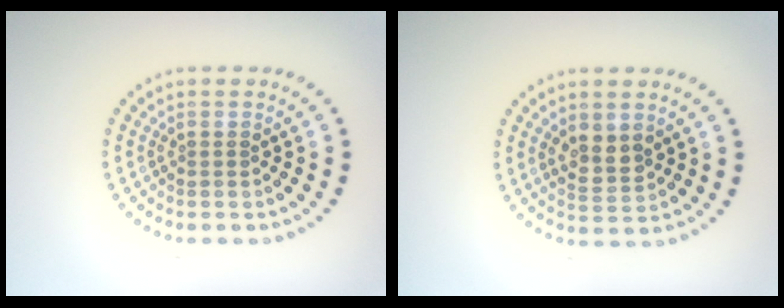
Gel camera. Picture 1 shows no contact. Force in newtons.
{"total": 2.4, "press": 2.3, "slide": 0.9}